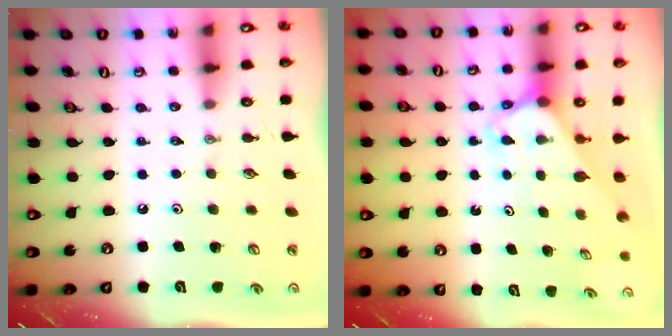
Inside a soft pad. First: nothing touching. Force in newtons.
{"total": 2.5, "press": 2.5, "slide": 0.2}